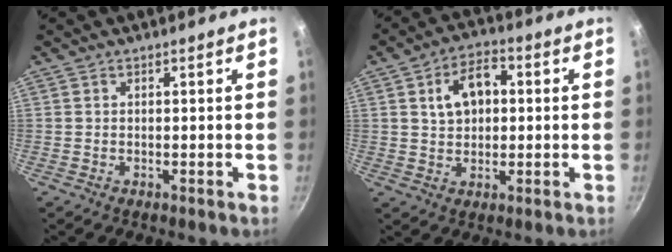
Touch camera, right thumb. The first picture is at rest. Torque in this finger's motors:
{"motor_torque": [-0.21, 0.55, 0.15, -0.20, 0.20]}